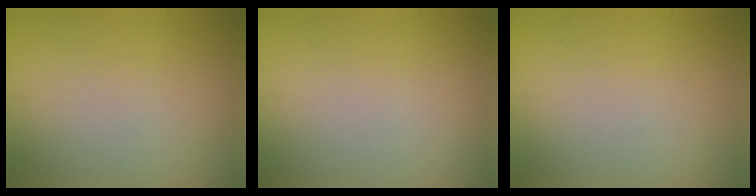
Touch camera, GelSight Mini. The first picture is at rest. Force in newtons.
{"total": 0.0}
{"total": 0.0}